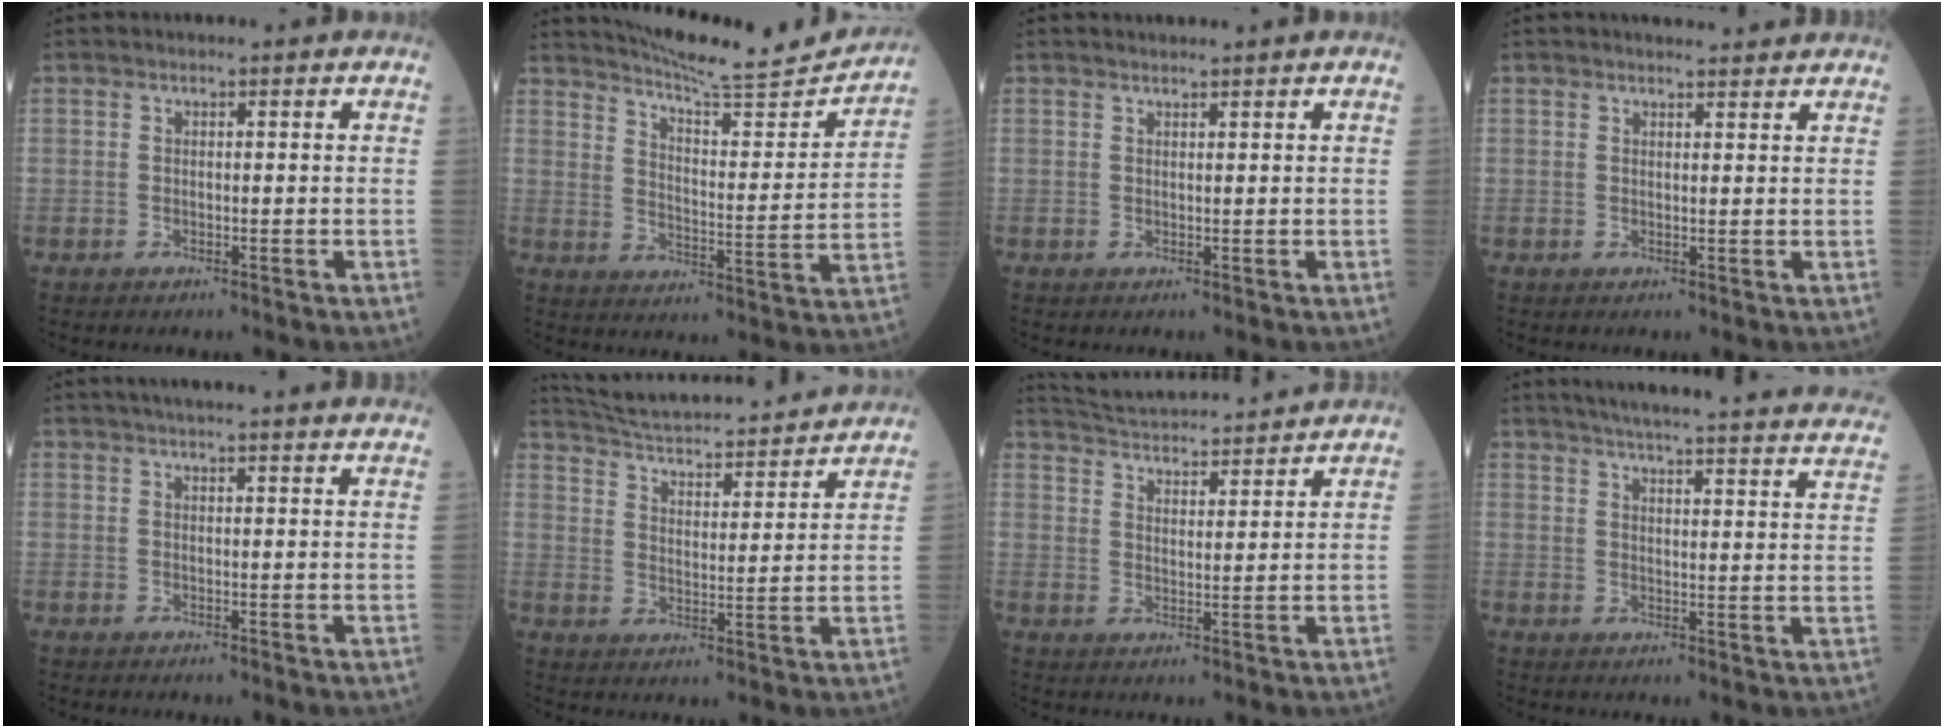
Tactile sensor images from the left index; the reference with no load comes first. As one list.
[{"total": 16.3, "force": [15.7, 0.2, 4.2], "torque": [-0.067, -0.045, 0.217]}, {"total": 1.7, "force": [1.6, -0.3, 0.6], "torque": [-0.003, 0.011, 0.029]}, {"total": 4.5, "force": [4.3, 0.5, 1.3], "torque": [-0.015, 0.013, 0.050]}, {"total": 18.3, "force": [16.7, 0.8, 7.4], "torque": [-0.100, 0.015, 0.201]}, {"total": 21.6, "force": [20.2, 2.4, 7.4], "torque": [-0.118, -0.002, 0.278]}, {"total": 16.4, "force": [15.6, 1.4, 4.8], "torque": [-0.086, 0.027, 0.230]}, {"total": 30.3, "force": [27.9, 1.3, 11.9], "torque": [-0.174, -0.069, 0.325]}]